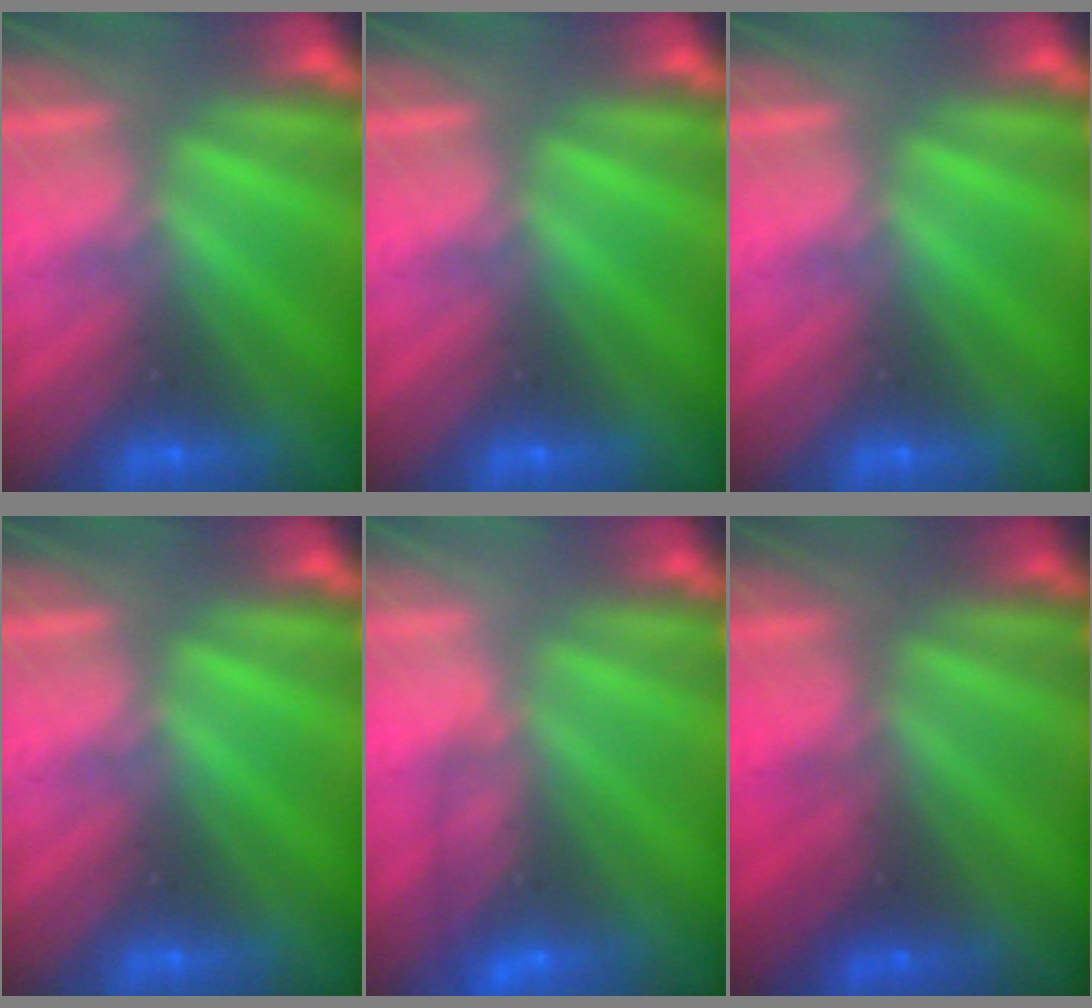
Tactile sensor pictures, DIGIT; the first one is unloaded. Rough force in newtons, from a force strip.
{"total": 0.0}
{"total": 0.0}
{"total": 0.0}
{"total": 4.7}
{"total": 2.2}